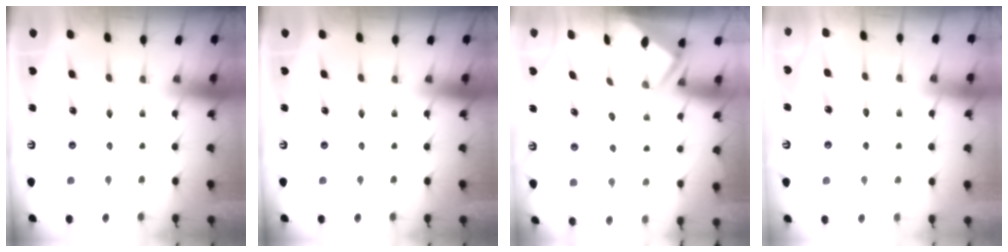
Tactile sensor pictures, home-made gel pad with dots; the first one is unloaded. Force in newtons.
{"total": 0.0}
{"total": 3.5, "press": 3.4, "slide": 0.3}
{"total": 2.9, "press": 2.9, "slide": 0.3}